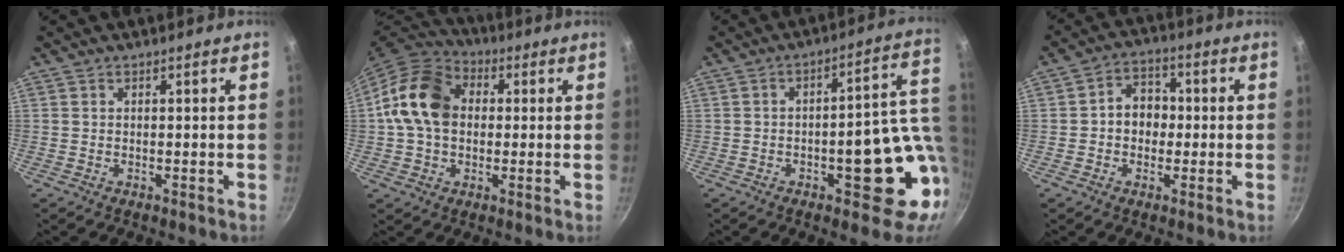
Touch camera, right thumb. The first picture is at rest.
{"total": 14.4, "force": [1.2, 10.9, 9.3], "torque": [-0.143, 0.022, 0.006]}
{"total": 16.7, "force": [-2.1, 7.2, 15.0], "torque": [-0.140, 0.018, -0.019]}
{"total": 6.9, "force": [-0.4, 5.6, 4.0], "torque": [-0.025, 0.018, -0.013]}